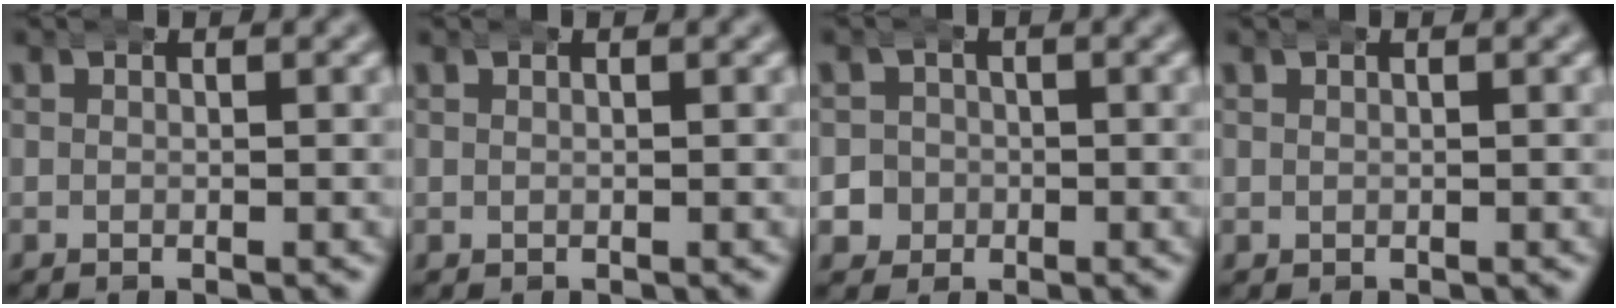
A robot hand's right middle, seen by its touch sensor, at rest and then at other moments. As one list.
[{"total": 0.0}, {"total": 5.4, "force": [-1.6, 5.1, 0.7], "torque": [-0.031, -0.021, -0.028]}, {"total": 0.0}]